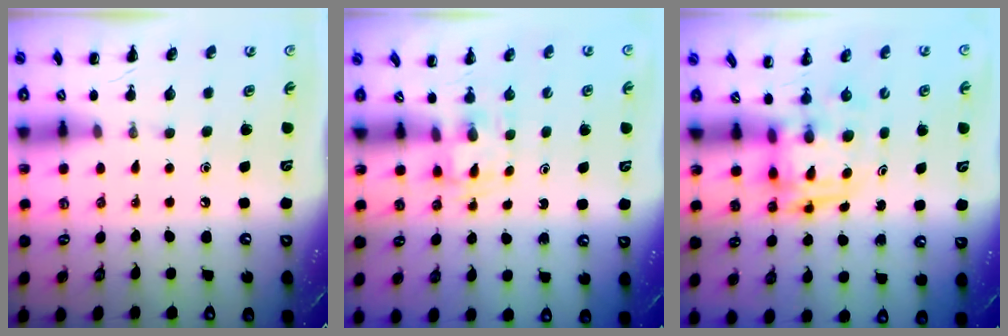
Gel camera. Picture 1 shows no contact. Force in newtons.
{"total": 3.0, "press": 2.8, "slide": 1.1}
{"total": 3.9, "press": 3.8, "slide": 0.7}